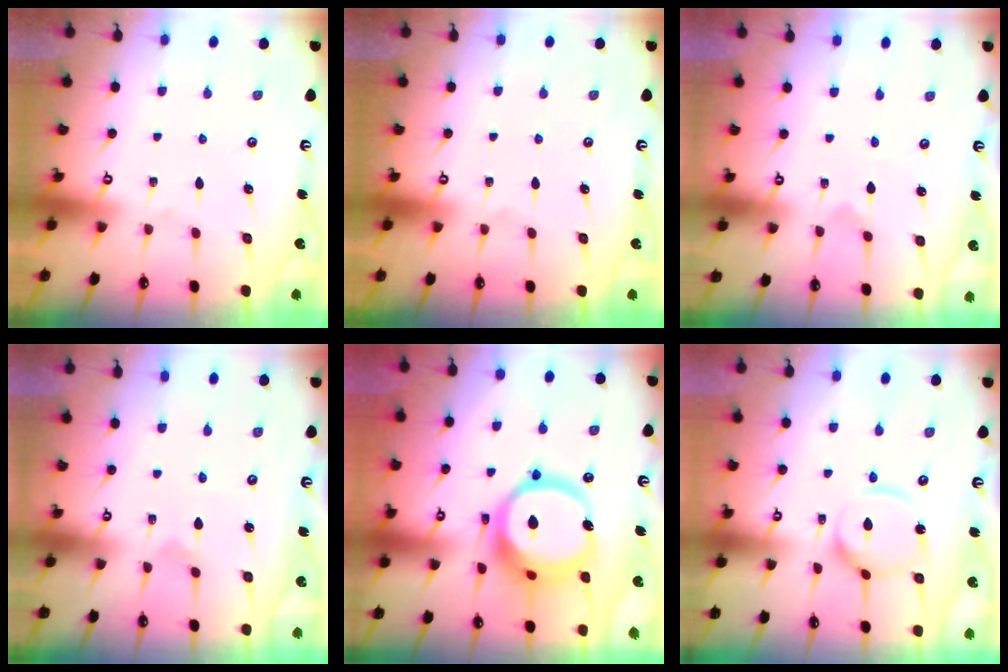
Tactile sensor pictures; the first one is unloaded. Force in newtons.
{"total": 0.0}
{"total": 0.0}
{"total": 0.6, "press": 0.6, "slide": 0.0}
{"total": 18.7, "press": 18.5, "slide": 2.1}
{"total": 9.4, "press": 9.4, "slide": 0.5}